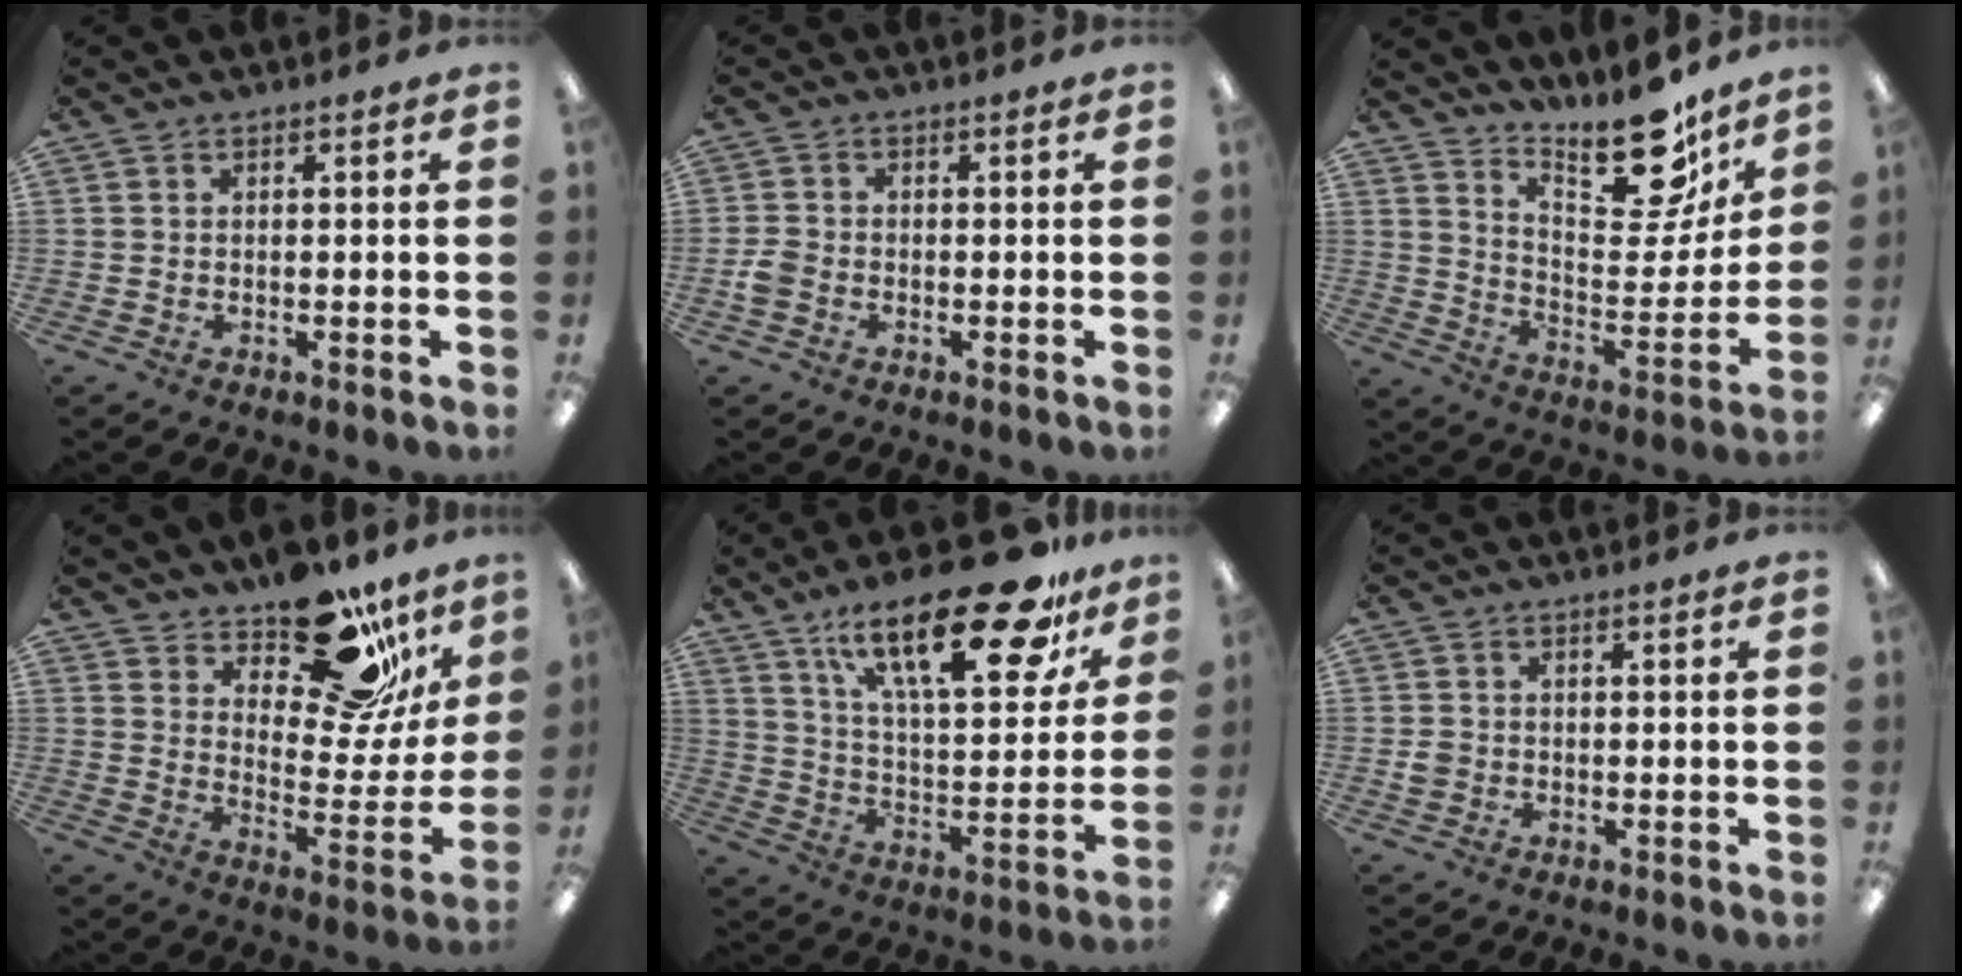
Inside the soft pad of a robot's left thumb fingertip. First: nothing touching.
{"total": 3.0, "force": [-1.1, 2.3, 1.7], "torque": [-0.034, 0.006, -0.021]}
{"total": 19.2, "force": [15.5, 6.4, 9.2], "torque": [-0.123, -0.121, 0.262]}
{"total": 19.7, "force": [14.7, 8.5, 10.1], "torque": [-0.134, -0.103, 0.251]}
{"total": 27.9, "force": [18.3, 9.4, 18.9], "torque": [-0.288, -0.108, 0.298]}
{"total": 1.9, "force": [-0.1, 1.8, 0.6], "torque": [-0.004, 0.001, -0.005]}